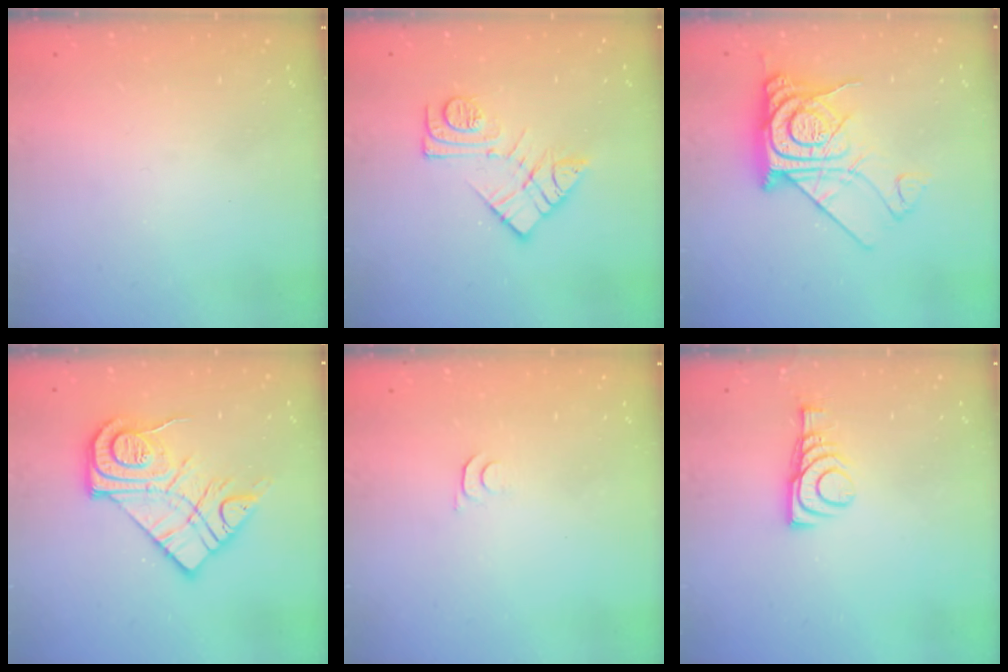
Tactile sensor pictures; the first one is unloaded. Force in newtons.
{"total": 12.2, "press": 12.1, "slide": 0.7}
{"total": 17.5, "press": 17.4, "slide": 1.6}
{"total": 16.3, "press": 16.3, "slide": 1.1}
{"total": 5.2, "press": 5.2, "slide": 0.6}
{"total": 8.0, "press": 8.0, "slide": 0.7}